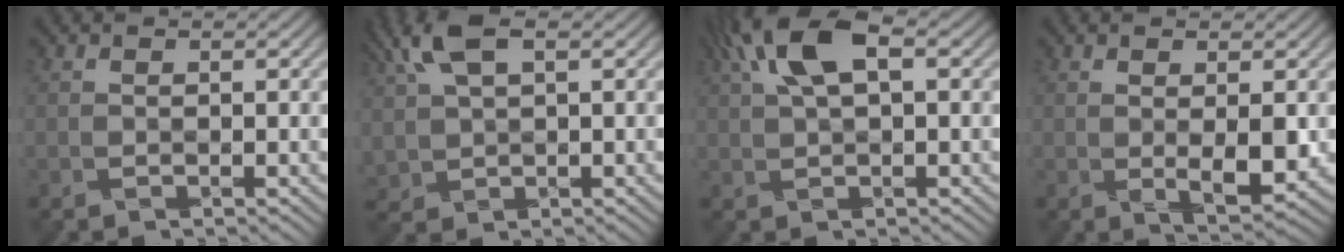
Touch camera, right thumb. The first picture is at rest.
{"total": 7.5, "force": [3.6, 3.6, 5.6], "torque": [-0.143, 0.017, 0.073]}
{"total": 7.9, "force": [3.0, 3.0, 6.6], "torque": [-0.130, 0.022, 0.050]}
{"total": 3.6, "force": [0.3, 0.8, 3.5], "torque": [-0.066, -0.006, 0.015]}